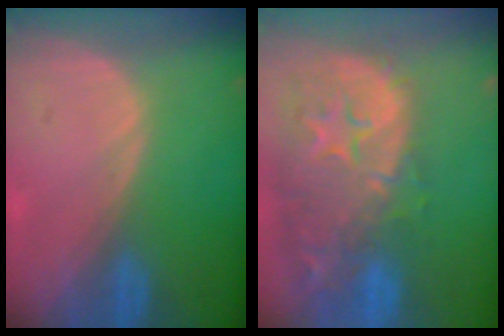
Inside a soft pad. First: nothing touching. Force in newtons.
{"total": 14.9, "press": 12.0, "slide": 8.9}